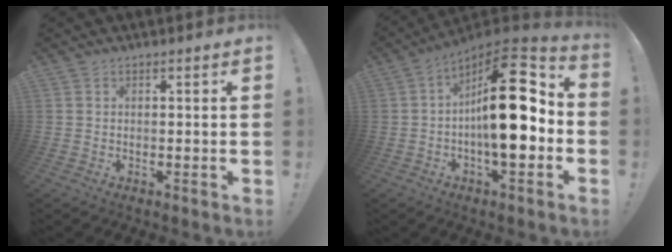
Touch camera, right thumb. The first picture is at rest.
{"total": 21.7, "force": [0.1, 8.4, 20.0], "torque": [-0.298, 0.001, -0.004]}